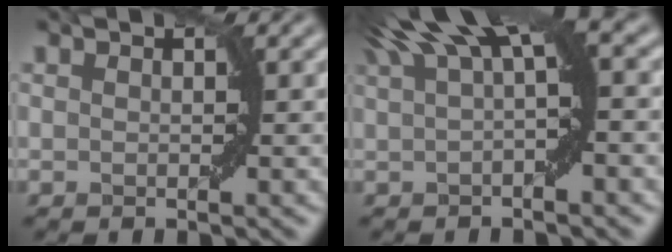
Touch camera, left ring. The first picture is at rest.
{"total": 6.7, "force": [2.7, 1.6, 5.9], "torque": [-0.088, 0.019, 0.042]}